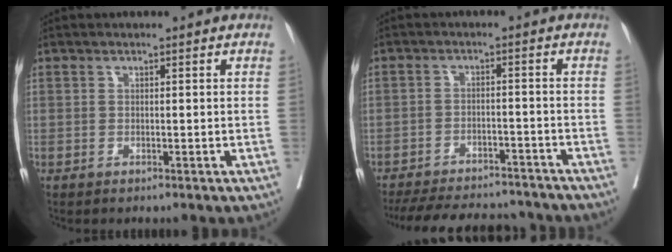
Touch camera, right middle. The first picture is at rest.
{"total": 16.0, "force": [-14.3, 5.1, 5.1], "torque": [-0.108, 0.002, -0.194]}